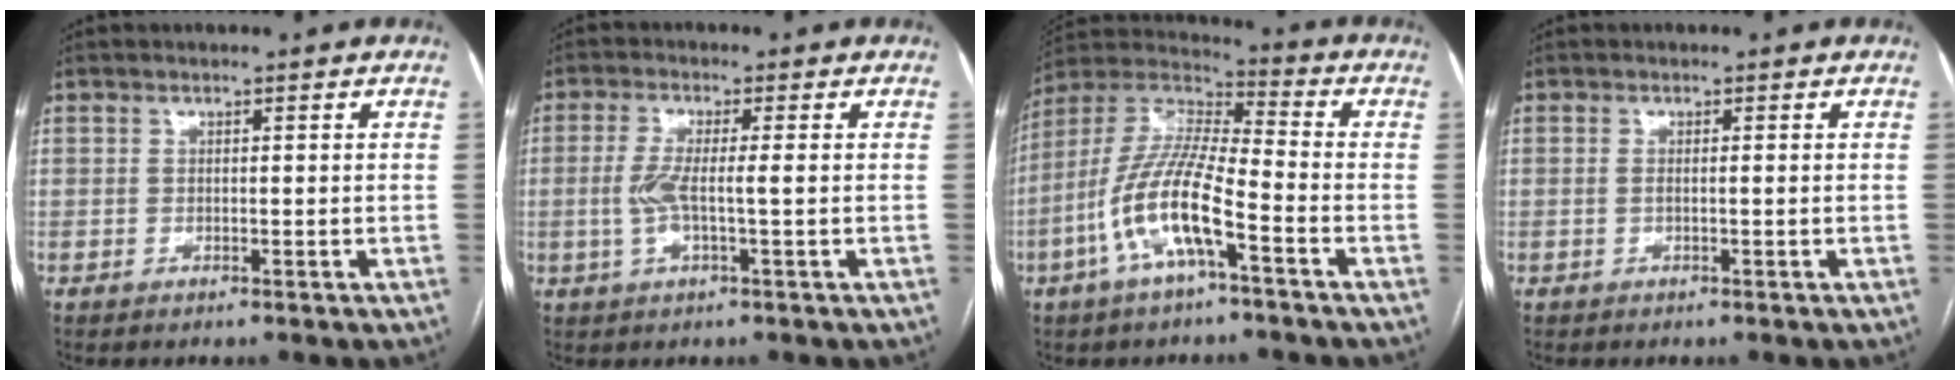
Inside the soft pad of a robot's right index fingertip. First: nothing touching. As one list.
[{"total": 4.5, "force": [-0.5, 0.6, 4.5], "torque": [-0.101, 0.000, -0.011]}, {"total": 13.6, "force": [-5.3, 2.8, 12.2], "torque": [-0.260, 0.006, -0.103]}, {"total": 0.7, "force": [-0.3, 0.1, 0.7], "torque": [-0.015, 0.001, -0.003]}]